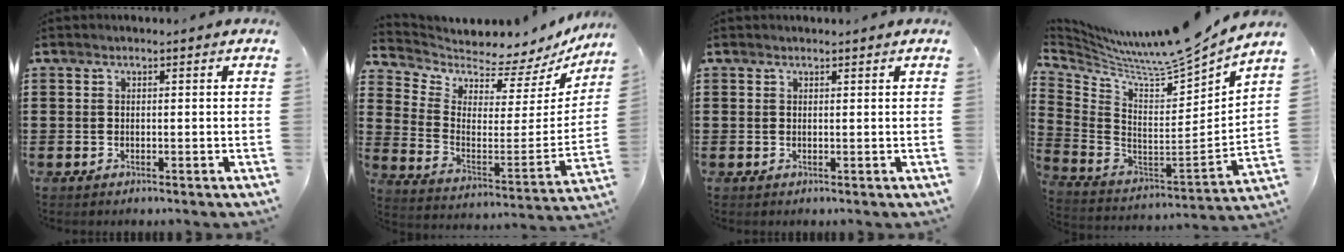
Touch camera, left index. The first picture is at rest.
{"total": 3.0, "force": [2.9, 0.8, -0.2], "torque": [-0.026, -0.052, 0.043]}
{"total": 0.6, "force": [0.6, 0.1, 0.1], "torque": [-0.004, 0.000, 0.012]}
{"total": 7.6, "force": [7.1, -0.3, 2.7], "torque": [-0.080, -0.070, 0.108]}